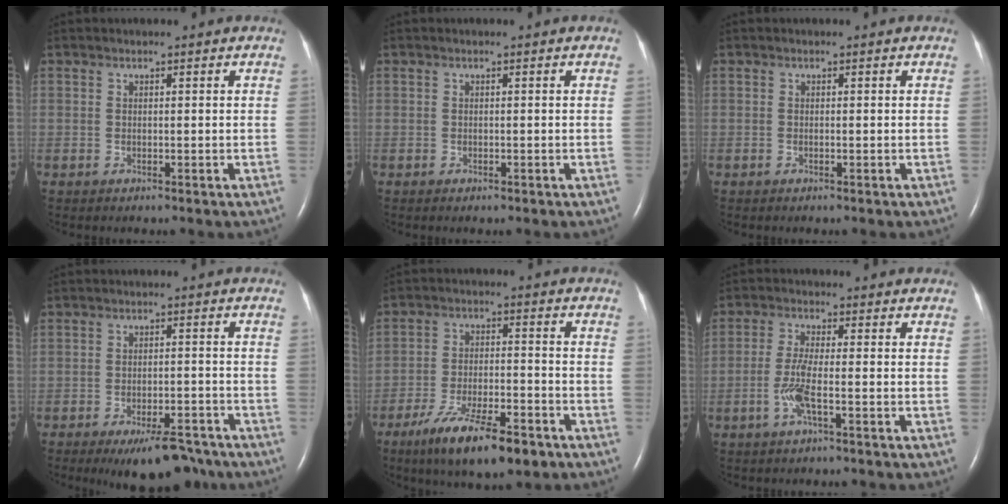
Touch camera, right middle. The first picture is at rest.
{"total": 0.0}
{"total": 0.0}
{"total": 9.3, "force": [-7.1, 3.2, 5.0], "torque": [-0.067, -0.003, -0.108]}
{"total": 12.4, "force": [-8.1, 3.0, 8.9], "torque": [-0.160, -0.019, -0.131]}
{"total": 4.4, "force": [-1.7, 0.2, 4.1], "torque": [-0.093, -0.007, -0.037]}